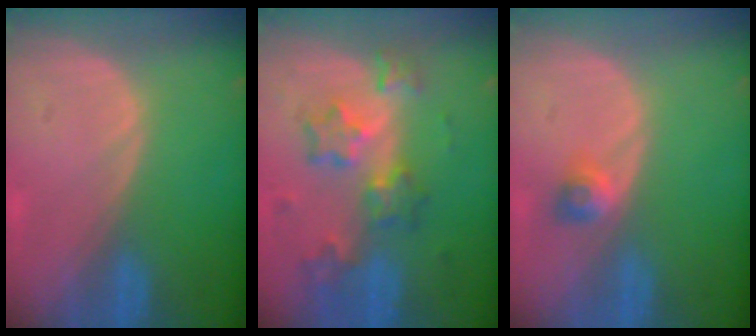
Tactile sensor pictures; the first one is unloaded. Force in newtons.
{"total": 8.4, "press": 7.3, "slide": 4.1}
{"total": 2.5, "press": 2.2, "slide": 1.3}